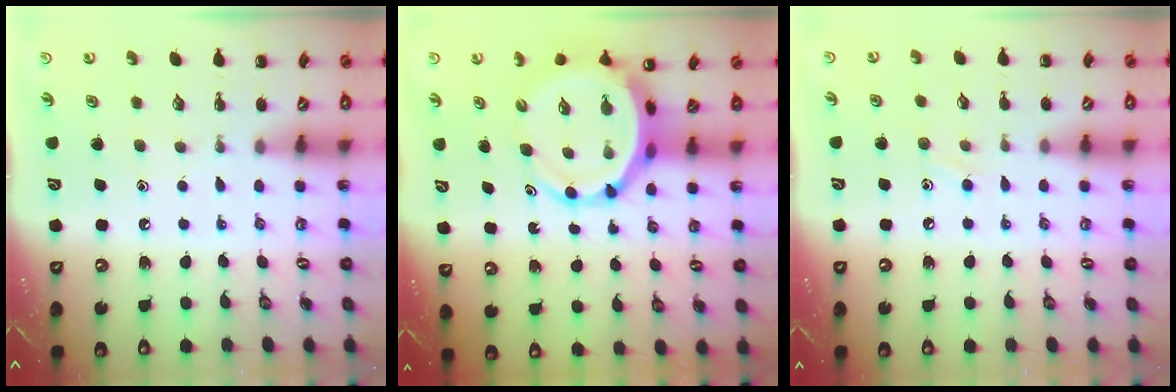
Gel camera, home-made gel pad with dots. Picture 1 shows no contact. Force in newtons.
{"total": 8.4, "press": 8.0, "slide": 2.7}
{"total": 5.8, "press": 5.5, "slide": 1.8}